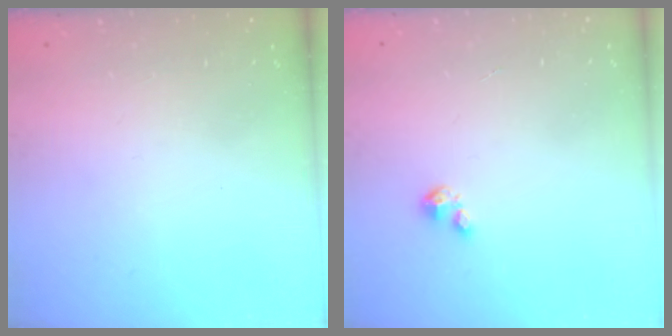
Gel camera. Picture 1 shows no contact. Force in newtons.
{"total": 1.2, "press": 1.2, "slide": 0.2}